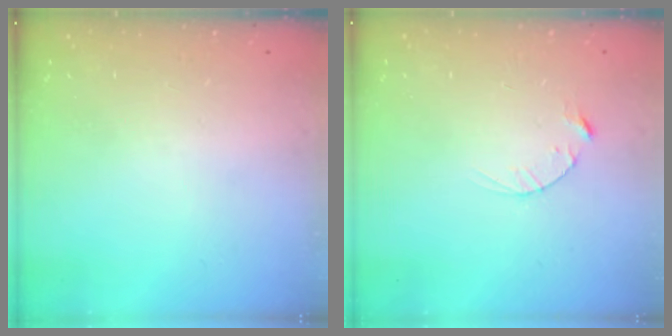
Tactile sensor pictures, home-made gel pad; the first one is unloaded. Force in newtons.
{"total": 2.5, "press": 2.5, "slide": 0.4}